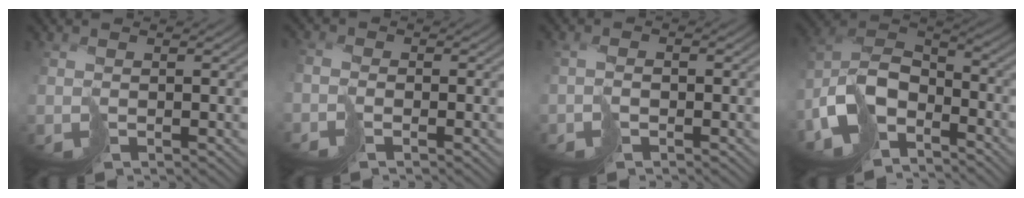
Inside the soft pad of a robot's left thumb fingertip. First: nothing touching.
{"total": 1.9, "force": [-1.8, 0.5, 0.4], "torque": [0.005, 0.011, -0.038]}
{"total": 1.7, "force": [-1.0, 0.8, 1.2], "torque": [-0.014, 0.008, -0.019]}
{"total": 12.2, "force": [-7.4, 6.5, 7.2], "torque": [-0.150, -0.007, -0.144]}